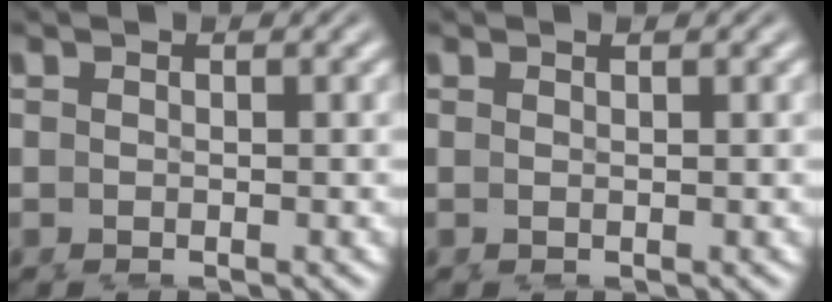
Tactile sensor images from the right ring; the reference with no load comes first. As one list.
[{"total": 0.5, "force": [0.2, -0.5, 0.1], "torque": [-0.001, -0.002, 0.008]}]